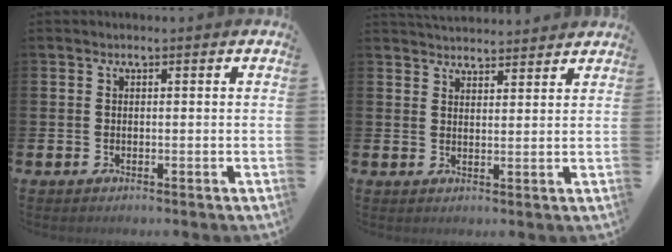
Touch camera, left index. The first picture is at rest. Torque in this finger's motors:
{"motor_torque": [0.07, -0.57, 0.37, 0.12]}